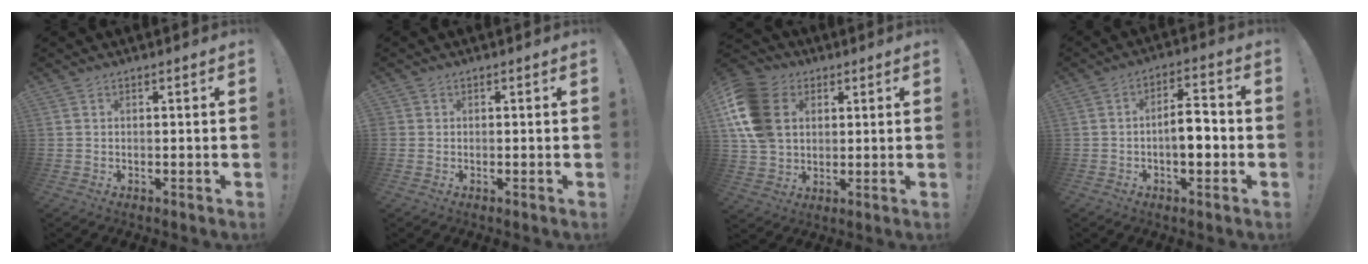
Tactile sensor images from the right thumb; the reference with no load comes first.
{"total": 0.7, "force": [0.1, 0.7, 0.1], "torque": [-0.008, 0.004, 0.004]}
{"total": 17.3, "force": [4.3, 13.4, 10.1], "torque": [-0.208, -0.004, 0.086]}
{"total": 8.5, "force": [-2.0, 3.8, 7.3], "torque": [-0.112, 0.014, -0.038]}